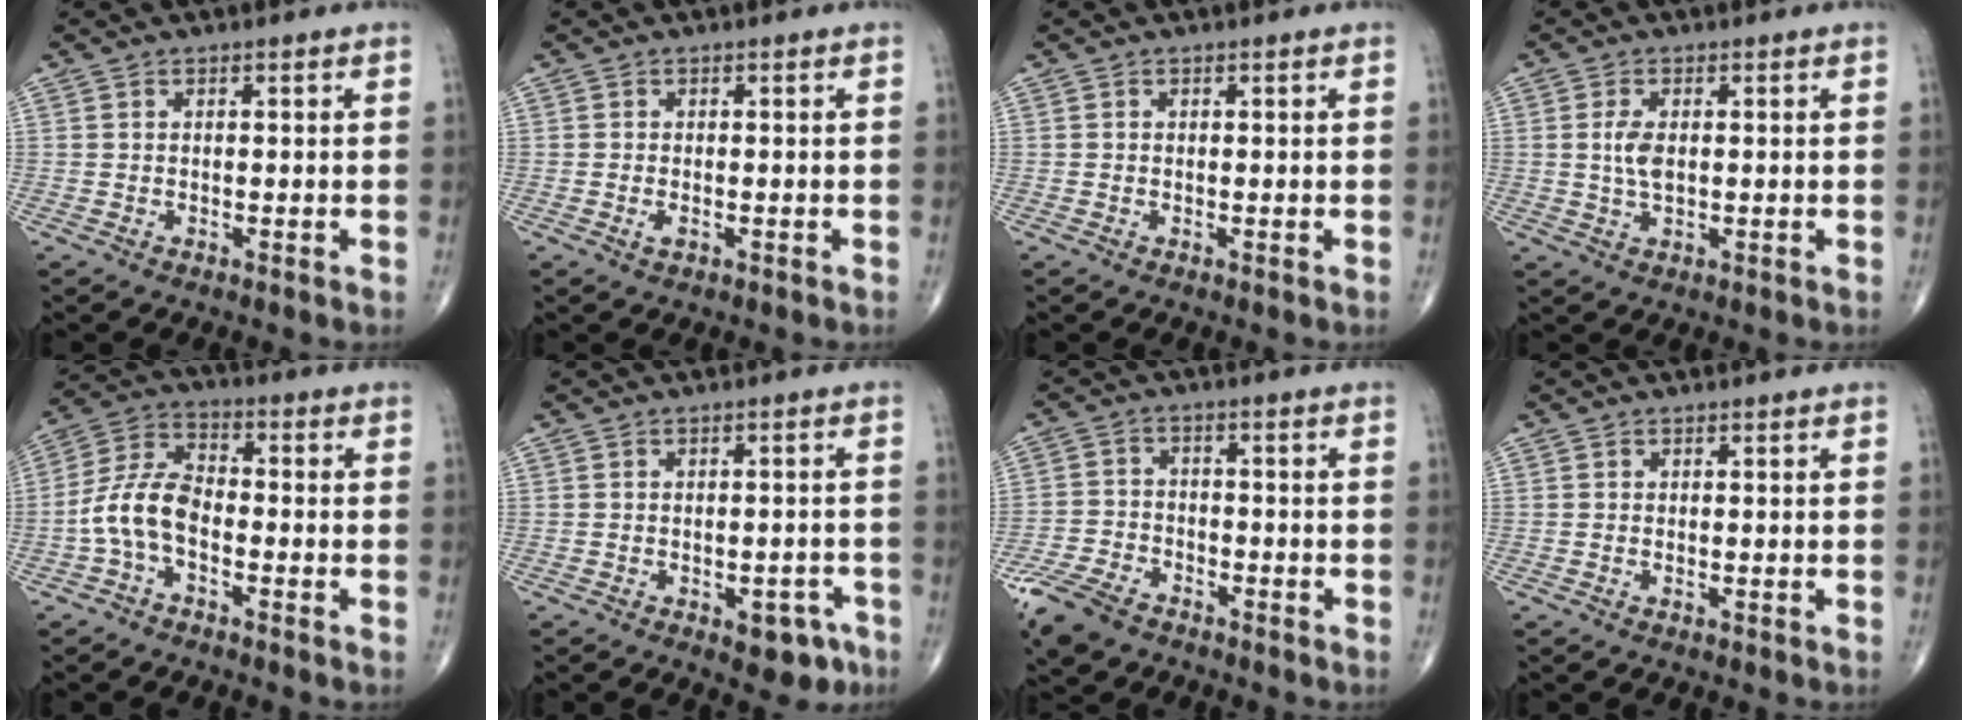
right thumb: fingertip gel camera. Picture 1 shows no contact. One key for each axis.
{"total": 1.1, "fx": -0.3, "fy": 0.6, "fz": 0.9, "tx": -0.019, "ty": -0.001, "tz": -0.007}
{"total": 0.0}
{"total": 3.9, "fx": 0.3, "fy": 2.0, "fz": 3.4, "tx": -0.070, "ty": -0.002, "tz": 0.007}
{"total": 8.7, "fx": -2.7, "fy": 4.8, "fz": 6.7, "tx": -0.136, "ty": 0.035, "tz": -0.062}
{"total": 5.7, "fx": -3.0, "fy": 3.0, "fz": 3.8, "tx": -0.022, "ty": 0.022, "tz": -0.031}
{"total": 8.8, "fx": -6.0, "fy": 4.8, "fz": 4.3, "tx": -0.092, "ty": 0.013, "tz": -0.115}
{"total": 0.0}